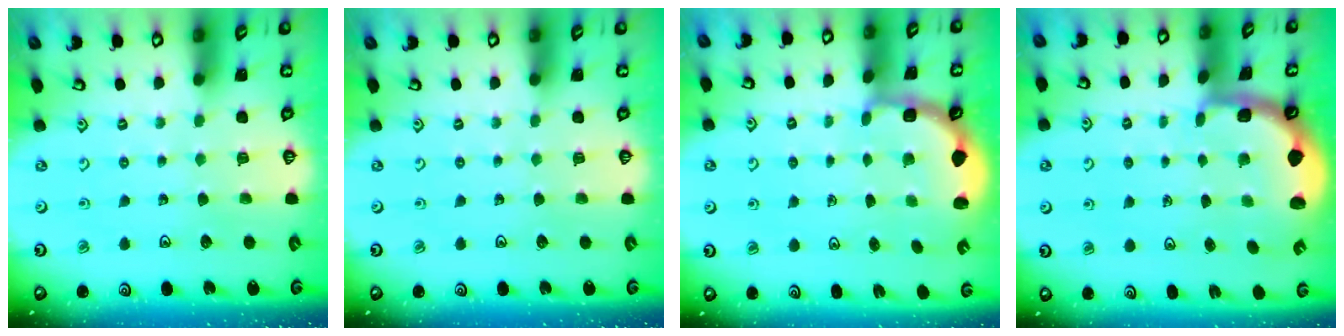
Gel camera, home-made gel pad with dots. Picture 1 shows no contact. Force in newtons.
{"total": 0.0}
{"total": 2.7, "press": 2.1, "slide": 1.7}
{"total": 2.3, "press": 2.0, "slide": 1.0}